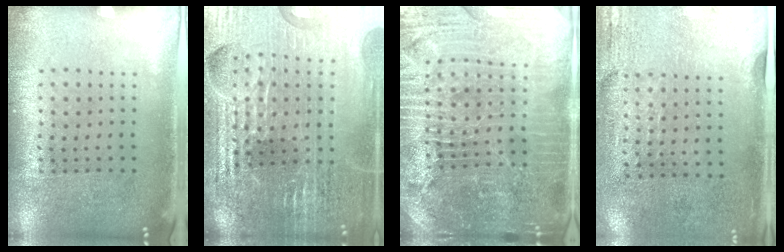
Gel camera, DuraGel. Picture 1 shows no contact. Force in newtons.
{"total": 5.2, "press": 4.8, "slide": 2.0}
{"total": 5.2, "press": 4.8, "slide": 2.1}
{"total": 2.9, "press": 2.5, "slide": 1.5}